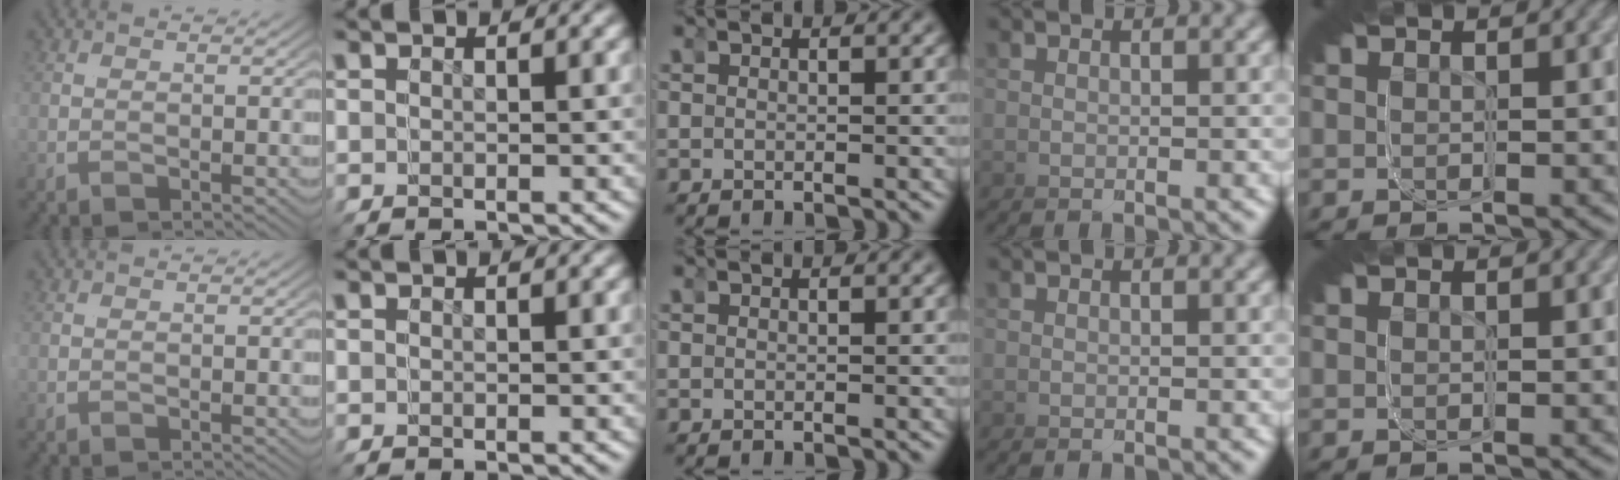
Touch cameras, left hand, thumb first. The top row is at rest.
{}